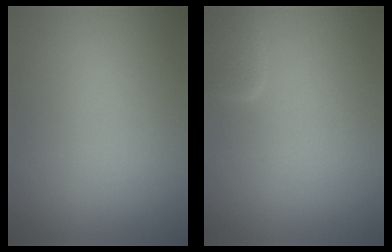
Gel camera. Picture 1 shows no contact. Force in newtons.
{"total": 1.4, "press": 1.4, "slide": 0.1}